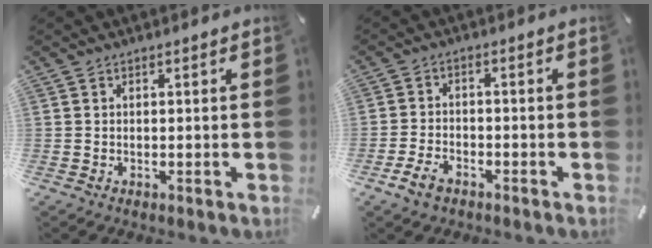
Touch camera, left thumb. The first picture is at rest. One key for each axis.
{"total": 5.1, "fx": -3.0, "fy": 2.9, "fz": 2.9, "tx": -0.071, "ty": 0.012, "tz": -0.060}